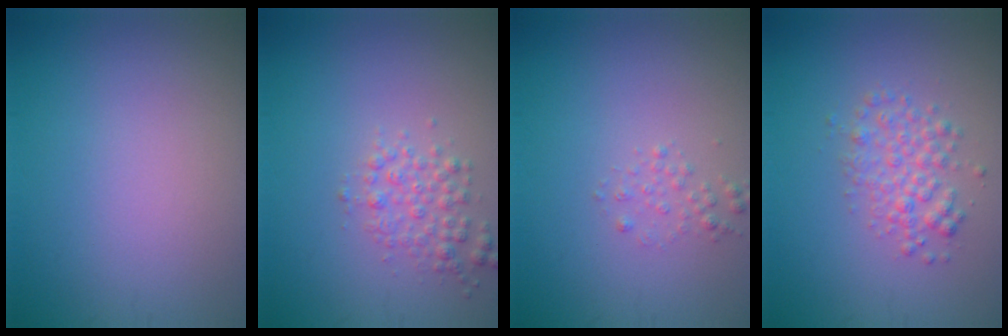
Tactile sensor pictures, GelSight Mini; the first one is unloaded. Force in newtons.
{"total": 2.2, "press": 2.2, "slide": 0.0}
{"total": 0.9, "press": 0.9, "slide": 0.1}
{"total": 2.6, "press": 2.6, "slide": 0.0}